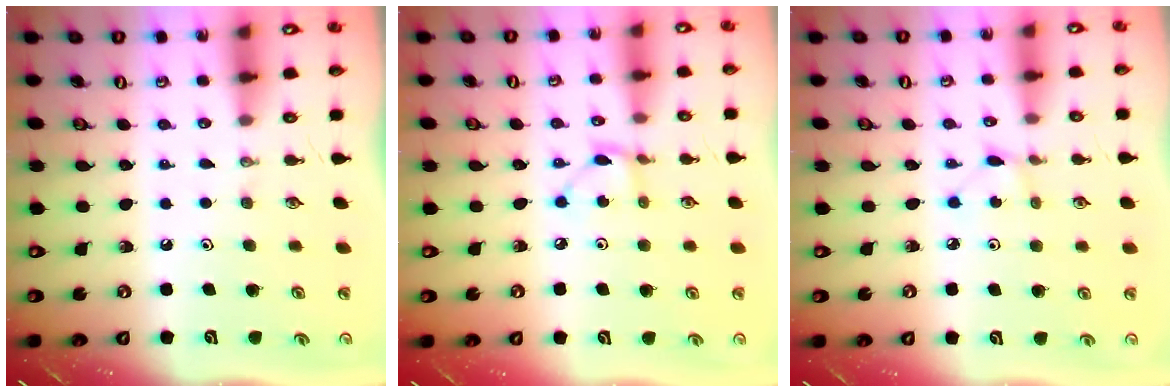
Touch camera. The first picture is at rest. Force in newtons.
{"total": 2.9, "press": 2.9, "slide": 0.1}
{"total": 1.3, "press": 1.3, "slide": 0.2}